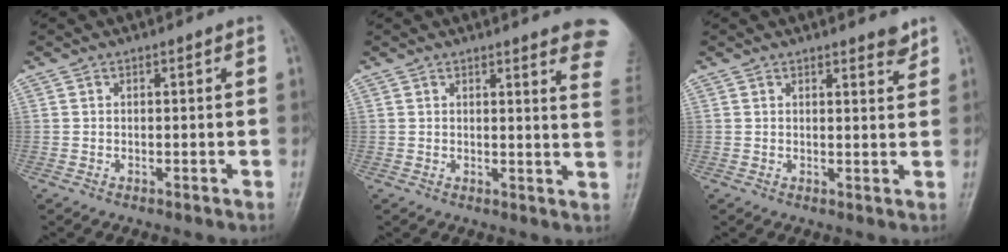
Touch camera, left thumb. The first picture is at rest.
{"total": 11.1, "force": [8.9, 1.7, 6.5], "torque": [-0.045, -0.042, 0.079]}
{"total": 2.6, "force": [2.1, 0.6, 1.3], "torque": [-0.009, -0.017, 0.028]}